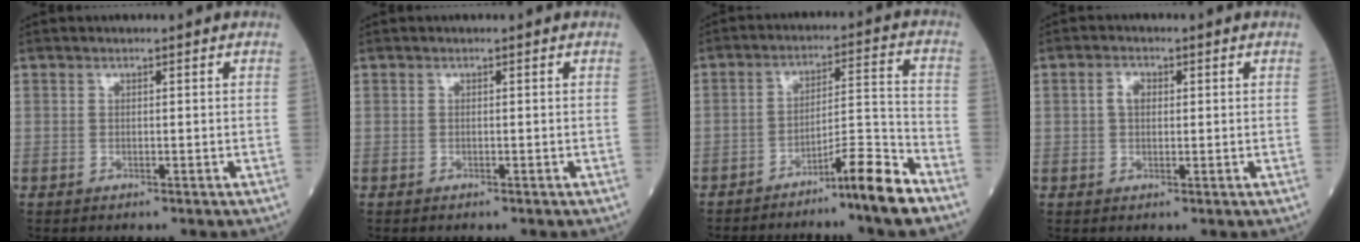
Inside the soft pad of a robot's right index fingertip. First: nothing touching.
{"total": 0.0}
{"total": 8.3, "force": [-6.2, -0.8, 5.4], "torque": [-0.076, 0.007, -0.106]}
{"total": 2.3, "force": [0.5, 1.5, 1.7], "torque": [-0.036, 0.008, 0.008]}